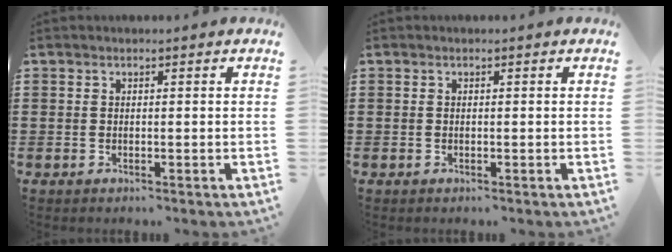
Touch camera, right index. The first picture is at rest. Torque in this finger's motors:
{"motor_torque": [0.00, 2.14, 0.00, 0.00]}